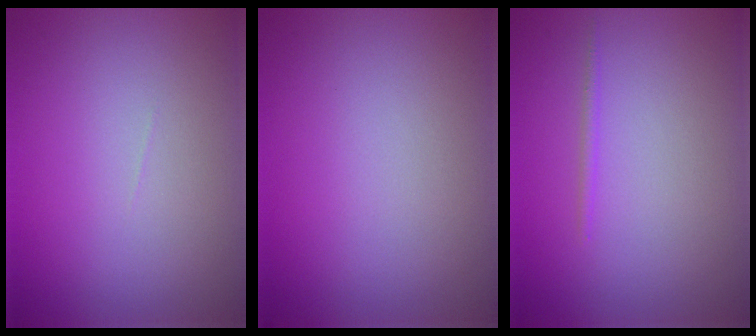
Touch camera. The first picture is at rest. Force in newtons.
{"total": 0.0}
{"total": 0.6, "press": 0.6, "slide": 0.1}